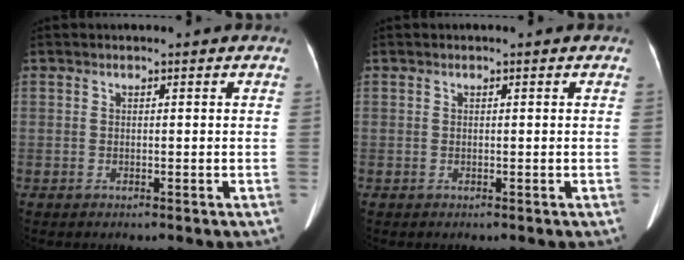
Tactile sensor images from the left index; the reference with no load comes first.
{"total": 0.0}